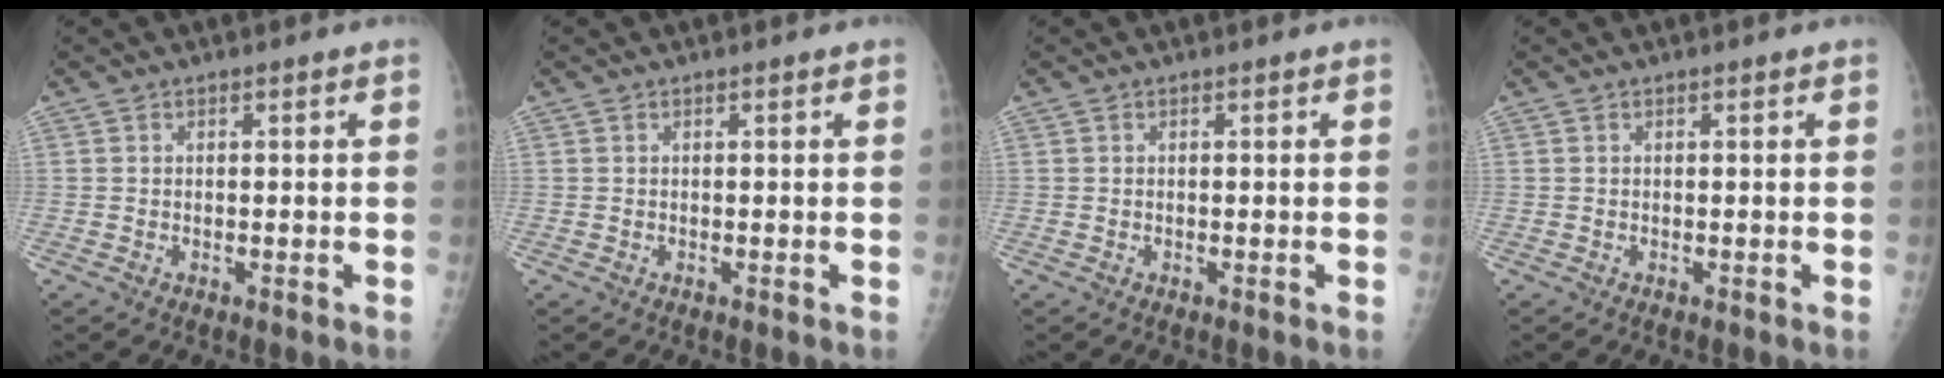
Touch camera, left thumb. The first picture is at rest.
{"total": 0.0}
{"total": 0.0}
{"total": 0.0}